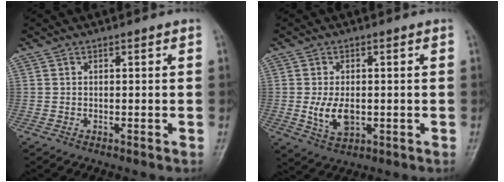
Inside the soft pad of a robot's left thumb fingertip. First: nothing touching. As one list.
[{"total": 6.0, "force": [-0.5, 3.6, 4.8], "torque": [-0.087, -0.011, -0.002]}]